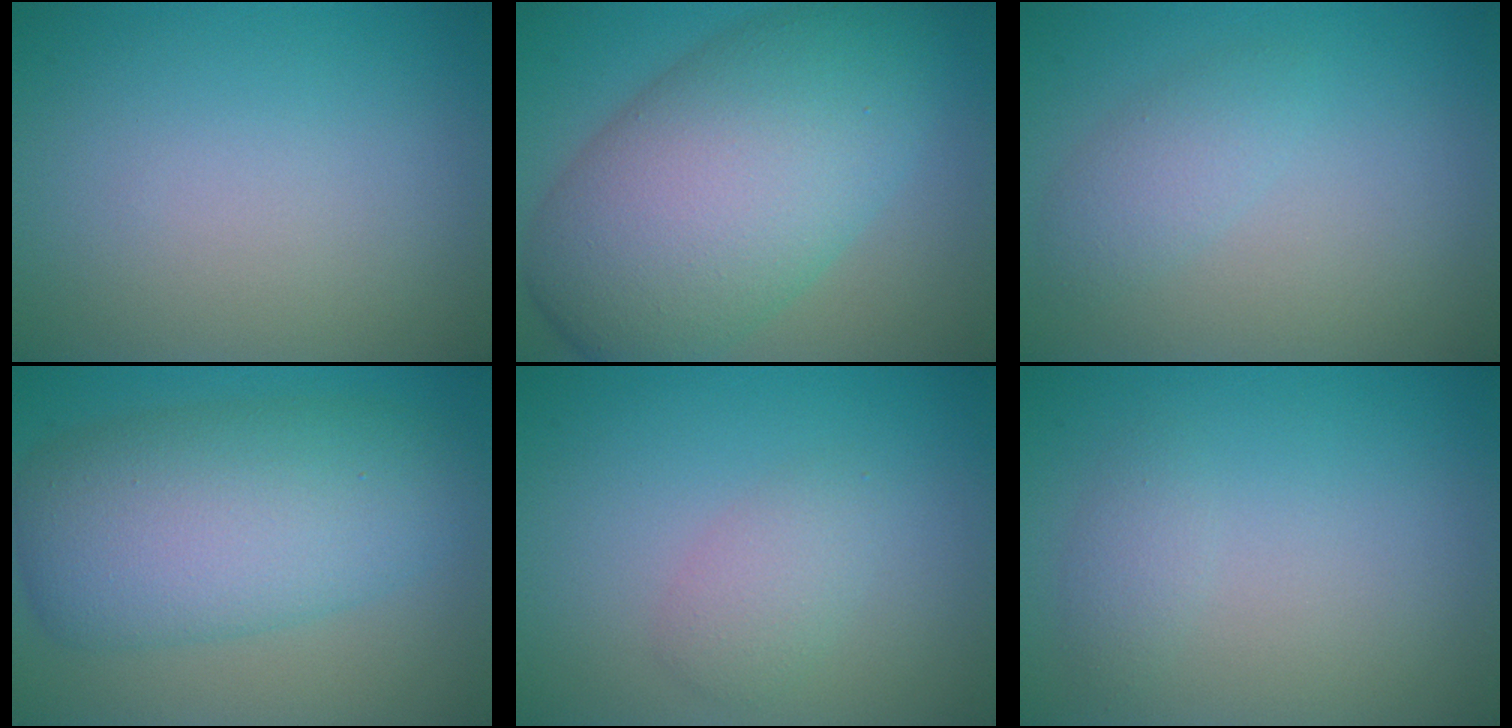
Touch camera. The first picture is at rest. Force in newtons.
{"total": 12.2, "press": 12.2, "slide": 0.3}
{"total": 1.9, "press": 1.9, "slide": 0.1}
{"total": 9.7, "press": 9.7, "slide": 0.2}
{"total": 2.0, "press": 2.0, "slide": 0.0}
{"total": 1.1, "press": 1.1, "slide": 0.1}